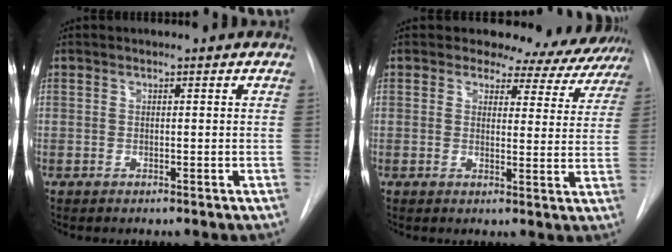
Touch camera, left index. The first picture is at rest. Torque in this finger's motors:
{"motor_torque": [0.39, -0.36, -0.09, -0.01]}